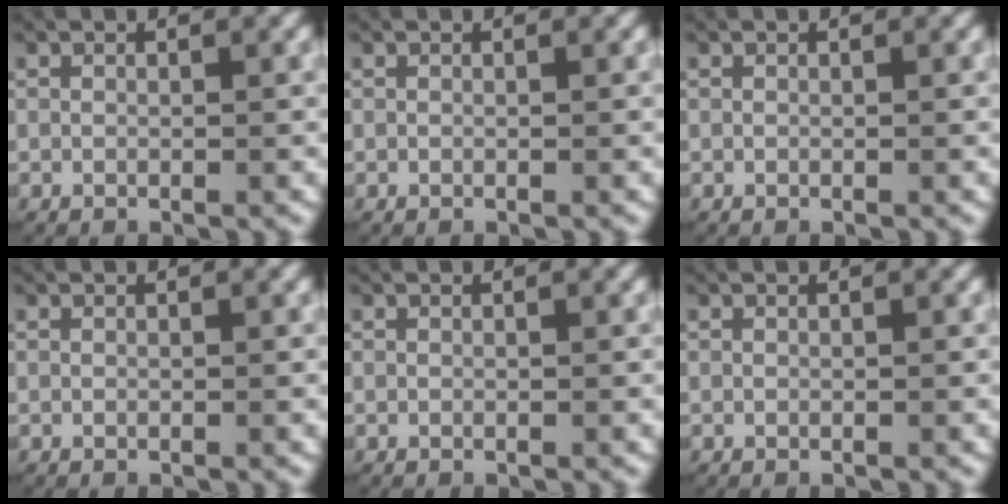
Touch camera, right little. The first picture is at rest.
{"total": 0.0}
{"total": 0.0}
{"total": 0.0}
{"total": 0.0}
{"total": 0.0}